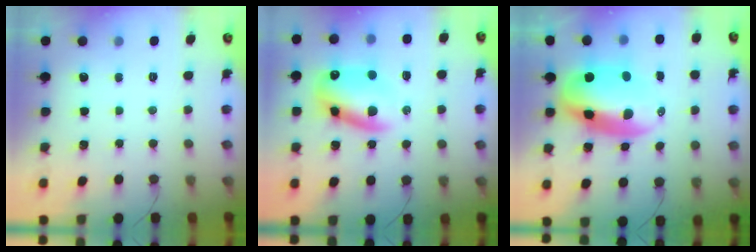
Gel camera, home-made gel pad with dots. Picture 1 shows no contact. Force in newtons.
{"total": 14.6, "press": 14.2, "slide": 3.1}
{"total": 13.4, "press": 13.0, "slide": 3.4}